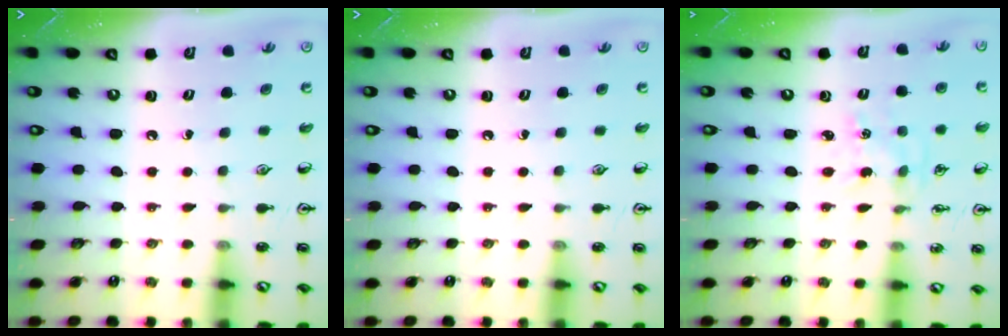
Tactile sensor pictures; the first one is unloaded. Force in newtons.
{"total": 0.0}
{"total": 1.0, "press": 1.0, "slide": 0.1}